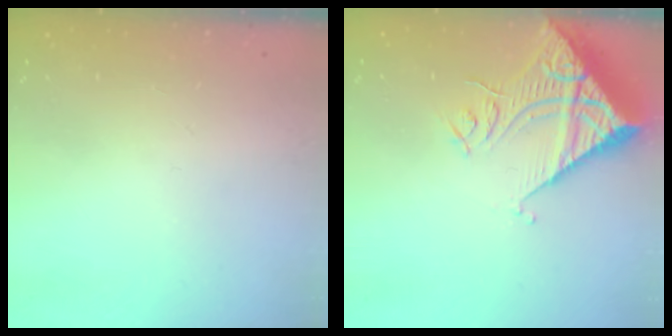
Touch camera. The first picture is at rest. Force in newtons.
{"total": 13.5, "press": 13.4, "slide": 1.7}